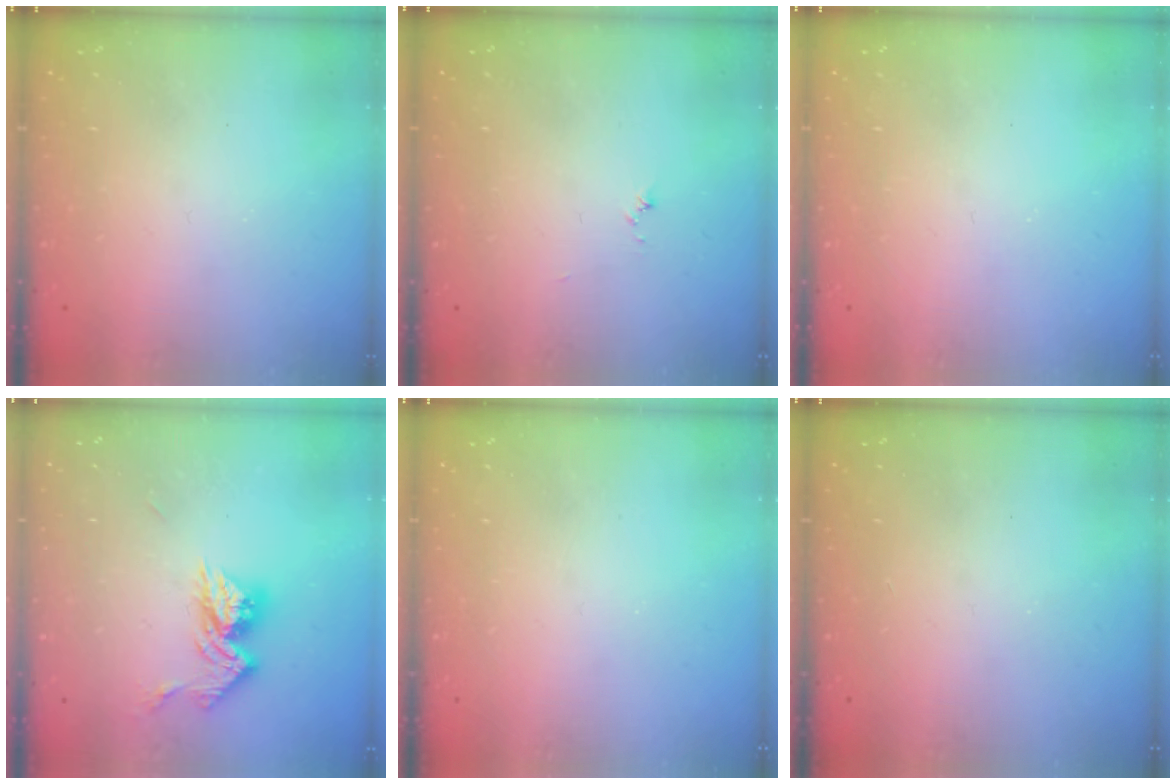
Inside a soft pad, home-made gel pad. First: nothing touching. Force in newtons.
{"total": 3.8, "press": 3.8, "slide": 0.4}
{"total": 0.0}
{"total": 11.5, "press": 11.4, "slide": 1.0}
{"total": 0.0}
{"total": 1.1, "press": 1.1, "slide": 0.1}